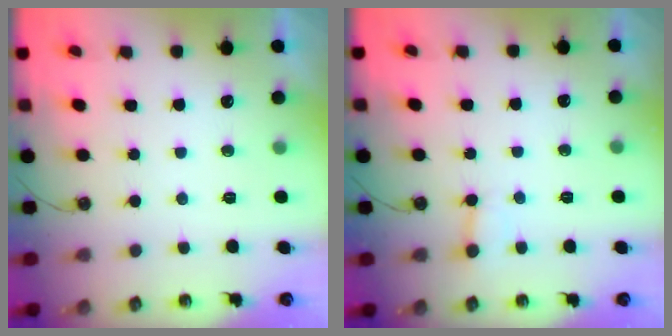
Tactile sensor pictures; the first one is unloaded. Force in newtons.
{"total": 3.3, "press": 3.2, "slide": 0.2}